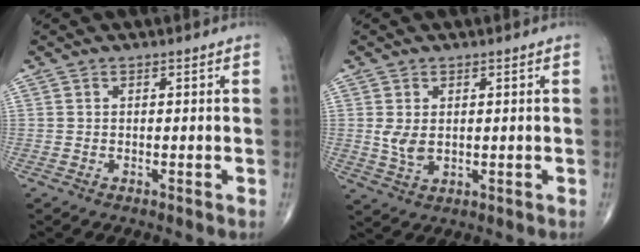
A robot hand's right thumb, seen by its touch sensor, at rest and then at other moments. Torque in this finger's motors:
{"motor_torque": [2.03, 1.83, 0.02, -0.21, 0.02]}